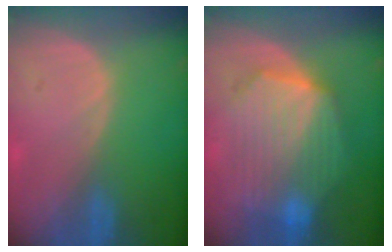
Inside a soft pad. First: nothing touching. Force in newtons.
{"total": 10.9, "press": 10.9, "slide": 0.8}